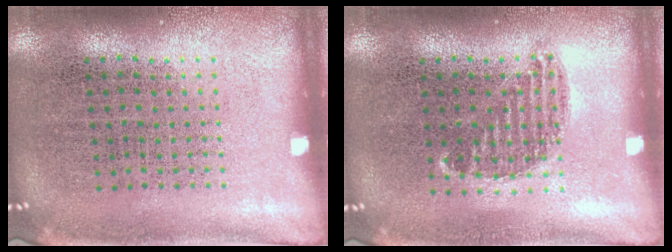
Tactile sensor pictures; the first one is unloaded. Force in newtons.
{"total": 0.8, "press": 0.6, "slide": 0.4}